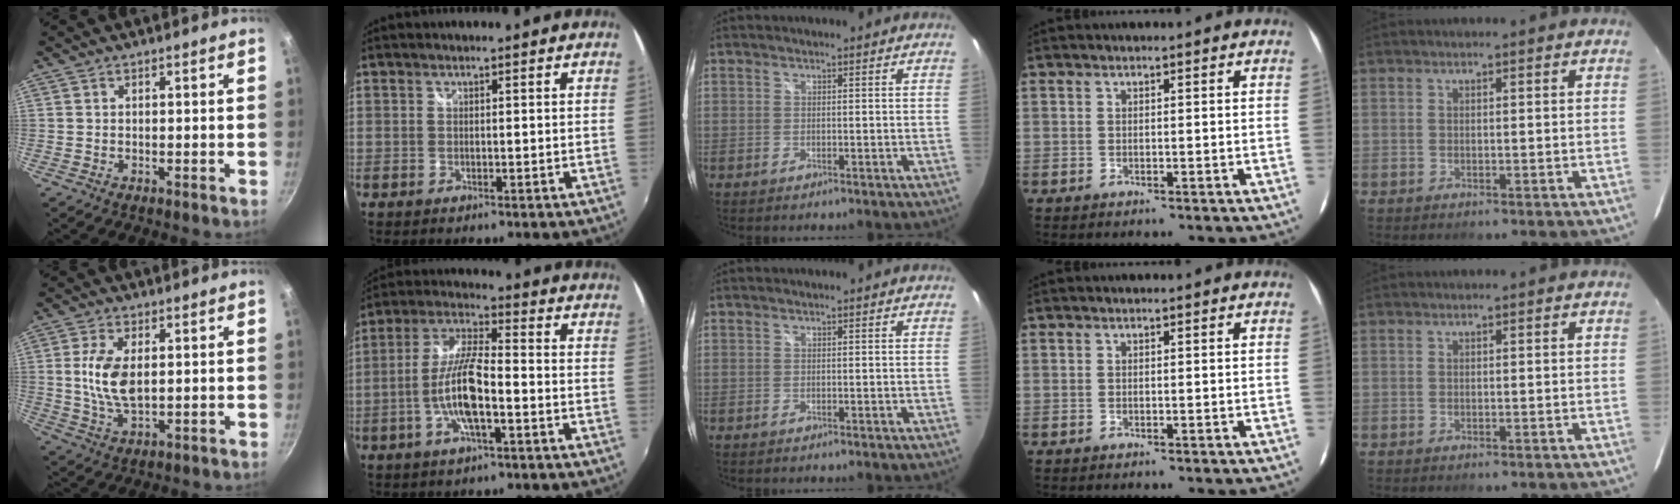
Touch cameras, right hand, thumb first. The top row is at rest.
{"thumb": {"total": 9.1, "force": [1.1, 4.8, 7.7], "torque": [-0.152, -0.005, 0.022]}, "index": {"total": 11.0, "force": [-3.5, 2.5, 10.1], "torque": [-0.211, 0.001, -0.066]}}